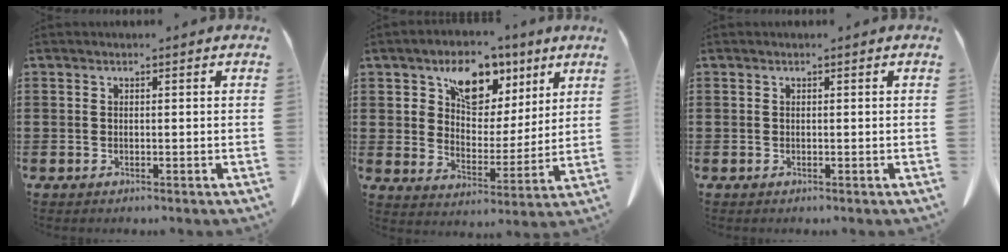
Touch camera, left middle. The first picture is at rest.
{"total": 9.3, "force": [5.6, 6.1, 4.3], "torque": [-0.096, -0.008, 0.099]}
{"total": 0.0}